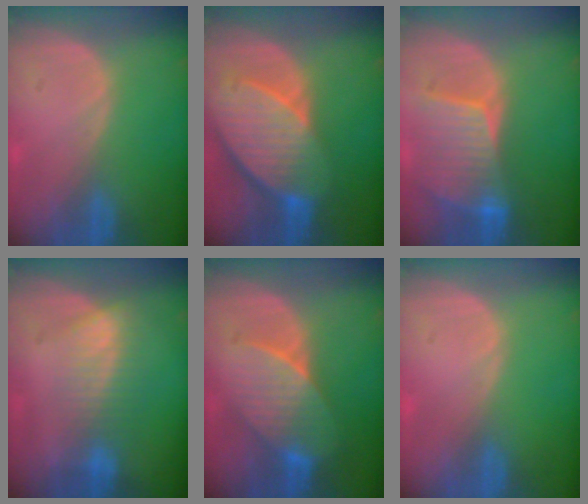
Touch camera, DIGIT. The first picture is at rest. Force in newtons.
{"total": 10.7, "press": 9.4, "slide": 5.1}
{"total": 8.4, "press": 7.6, "slide": 3.4}
{"total": 7.2, "press": 6.3, "slide": 3.5}
{"total": 7.2, "press": 7.1, "slide": 1.1}
{"total": 0.0}